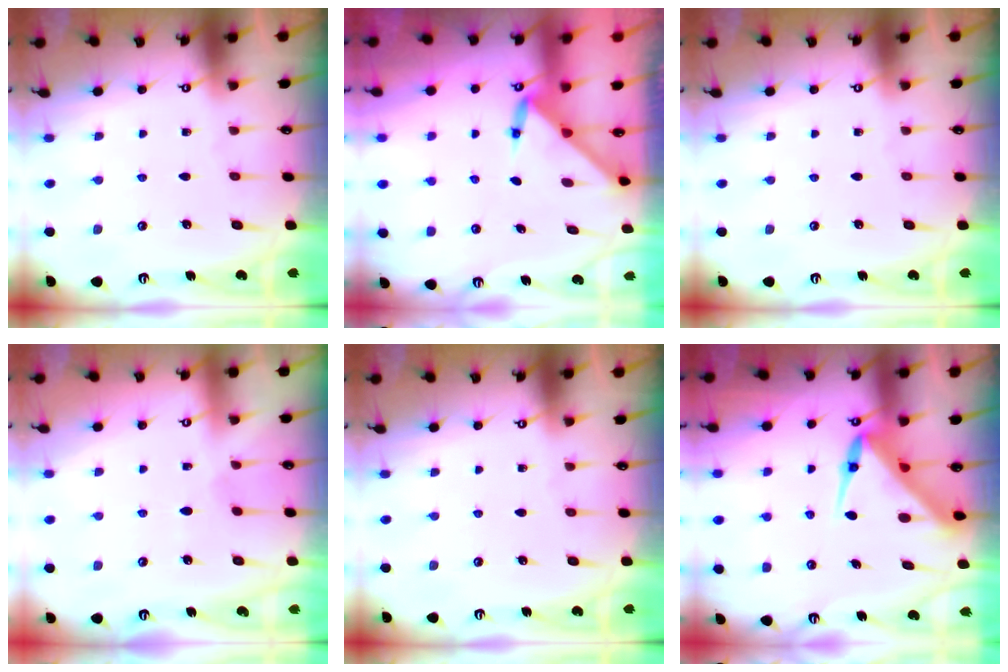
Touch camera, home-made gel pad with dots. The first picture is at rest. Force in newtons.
{"total": 3.2, "press": 3.2, "slide": 0.2}
{"total": 0.0}
{"total": 2.8, "press": 2.8, "slide": 0.4}
{"total": 0.0}
{"total": 7.5, "press": 7.4, "slide": 0.8}